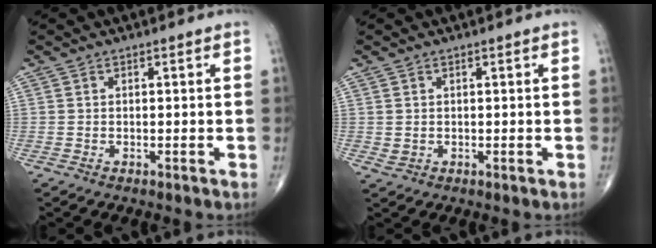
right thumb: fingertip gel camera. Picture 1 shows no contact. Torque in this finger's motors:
{"motor_torque": [-0.37, 0.58, 0.09, 0.29, 0.03]}